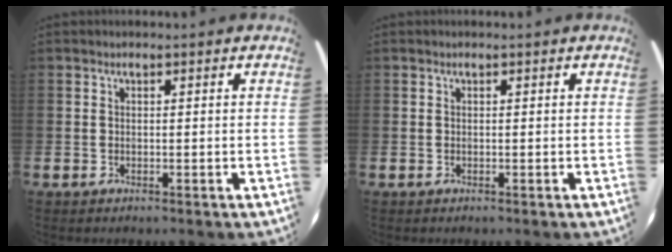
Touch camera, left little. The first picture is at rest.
{"total": 0.0}